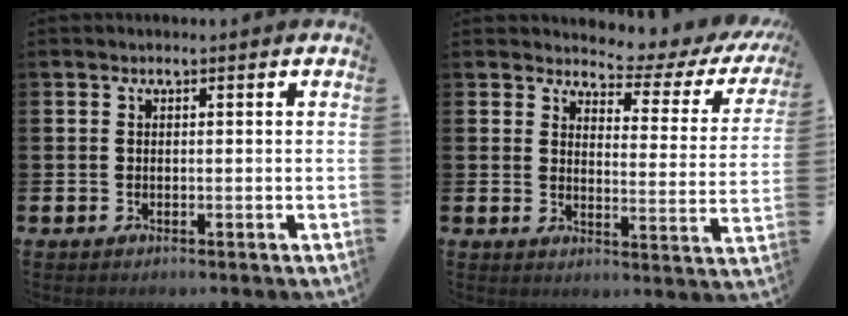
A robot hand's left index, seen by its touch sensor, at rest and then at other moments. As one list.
[{"total": 4.1, "force": [3.7, 1.4, 1.1], "torque": [-0.026, -0.038, 0.053]}]